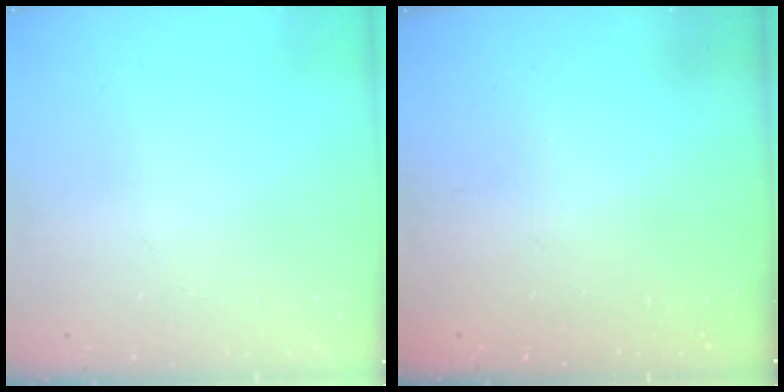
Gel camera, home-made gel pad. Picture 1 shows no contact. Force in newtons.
{"total": 2.6, "press": 2.5, "slide": 0.8}